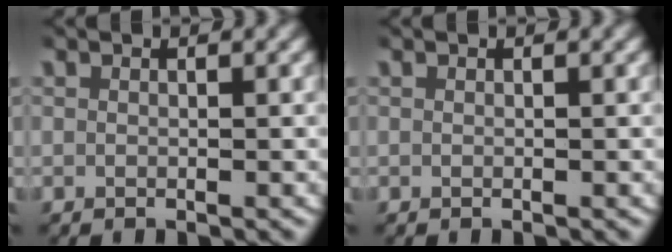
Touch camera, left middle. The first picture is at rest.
{"total": 0.0}